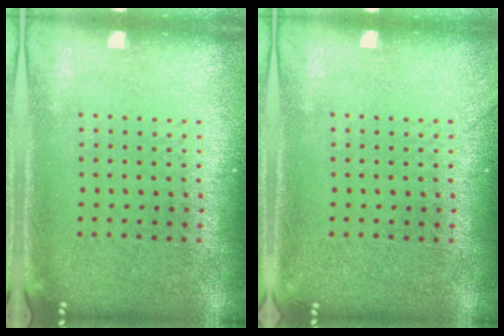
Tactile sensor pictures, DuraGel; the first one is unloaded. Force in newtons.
{"total": 0.7, "press": 0.7, "slide": 0.1}